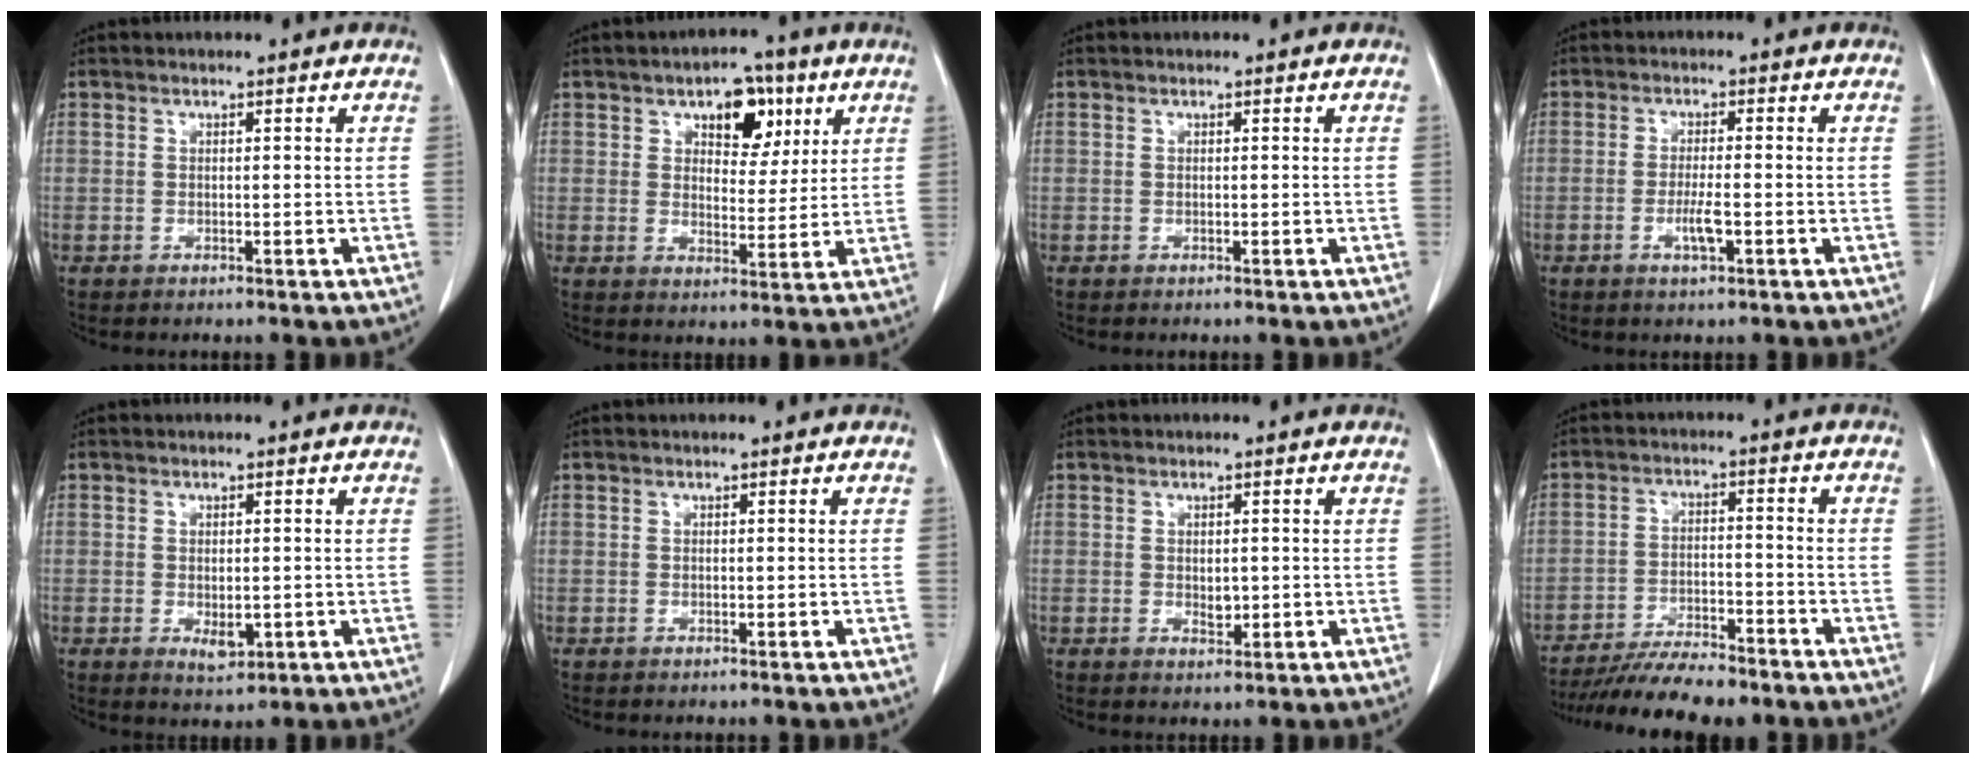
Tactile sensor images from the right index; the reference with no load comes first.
{"total": 7.9, "force": [4.0, 4.4, 5.3], "torque": [-0.068, 0.014, 0.060]}
{"total": 0.0}
{"total": 3.5, "force": [-1.2, 0.5, 3.3], "torque": [-0.064, -0.003, -0.021]}
{"total": 3.0, "force": [-0.7, 1.4, 2.5], "torque": [-0.040, -0.006, -0.002]}
{"total": 0.0}
{"total": 1.8, "force": [0.0, 1.1, 1.5], "torque": [-0.025, -0.004, 0.004]}
{"total": 10.9, "force": [-9.6, 1.9, 4.8], "torque": [-0.073, -0.013, -0.153]}